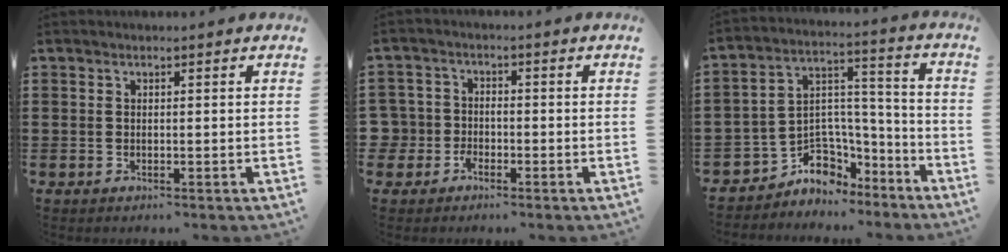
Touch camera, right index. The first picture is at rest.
{"total": 3.6, "force": [-2.1, 2.9, 0.3], "torque": [-0.035, 0.001, -0.052]}
{"total": 6.1, "force": [-3.7, 4.9, 0.1], "torque": [-0.015, 0.005, -0.067]}